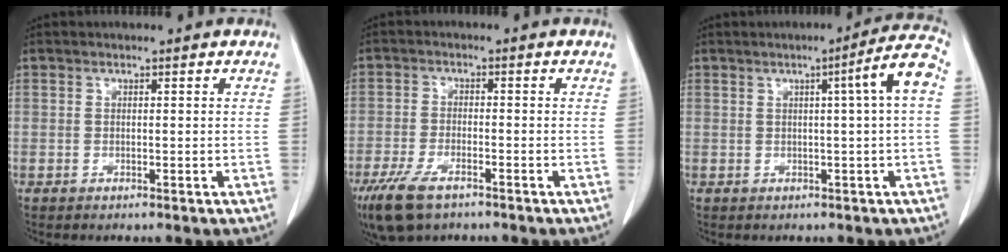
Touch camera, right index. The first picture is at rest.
{"total": 7.7, "force": [-5.2, 2.6, 5.1], "torque": [-0.109, -0.017, -0.090]}
{"total": 6.2, "force": [0.7, -0.9, 6.1], "torque": [-0.083, 0.009, 0.011]}